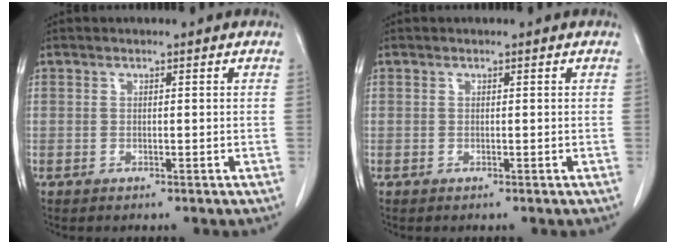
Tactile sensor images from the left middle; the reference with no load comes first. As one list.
[{"total": 0.0}]